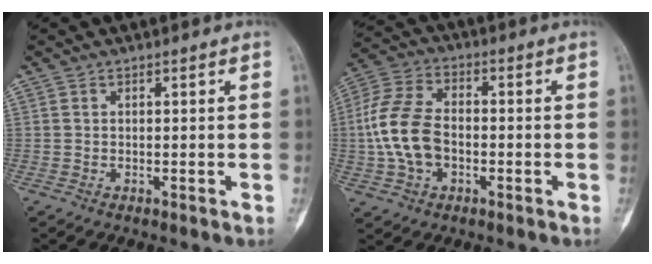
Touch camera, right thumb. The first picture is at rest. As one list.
[{"total": 12.1, "force": [-1.5, 7.9, 9.0], "torque": [-0.180, 0.029, -0.034]}]